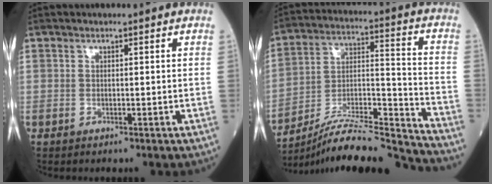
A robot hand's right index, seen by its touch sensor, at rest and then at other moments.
{"total": 19.7, "force": [-18.7, -0.7, 6.3], "torque": [-0.122, 0.003, -0.308]}